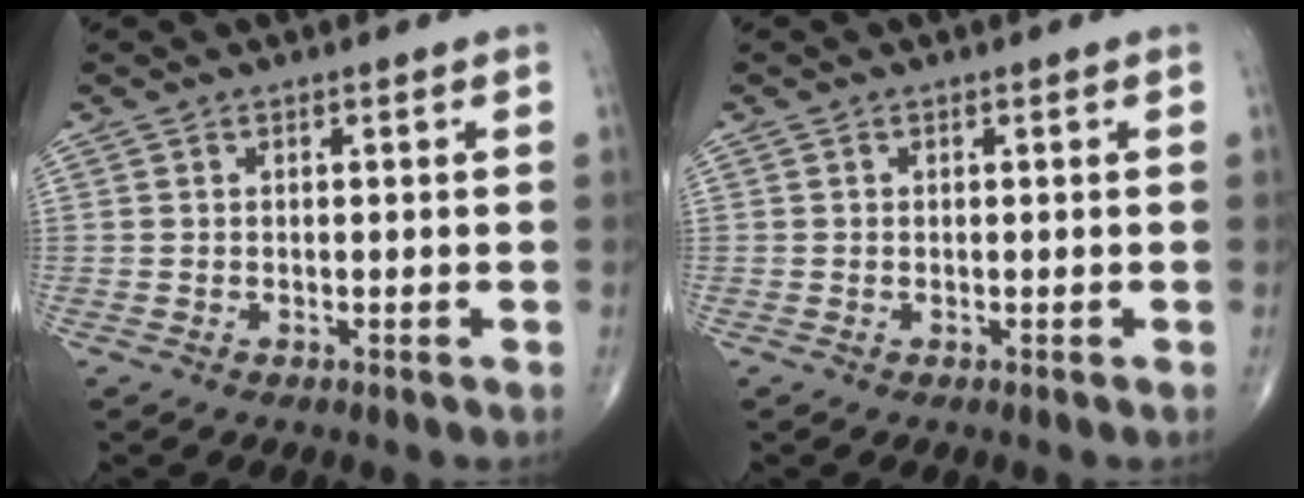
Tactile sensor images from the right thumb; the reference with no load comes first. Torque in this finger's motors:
{"motor_torque": [0.06, 0.08, 0.19, 0.02, -0.03]}